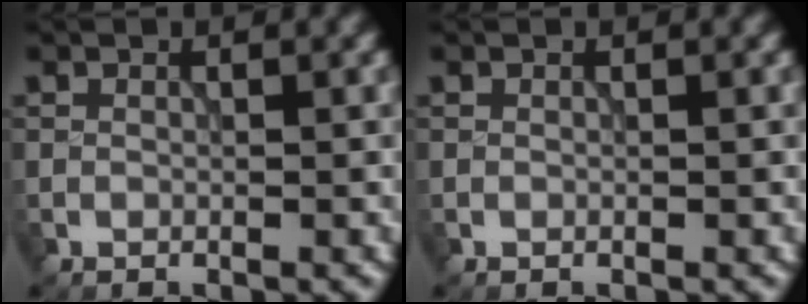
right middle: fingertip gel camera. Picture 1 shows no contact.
{"total": 0.0}